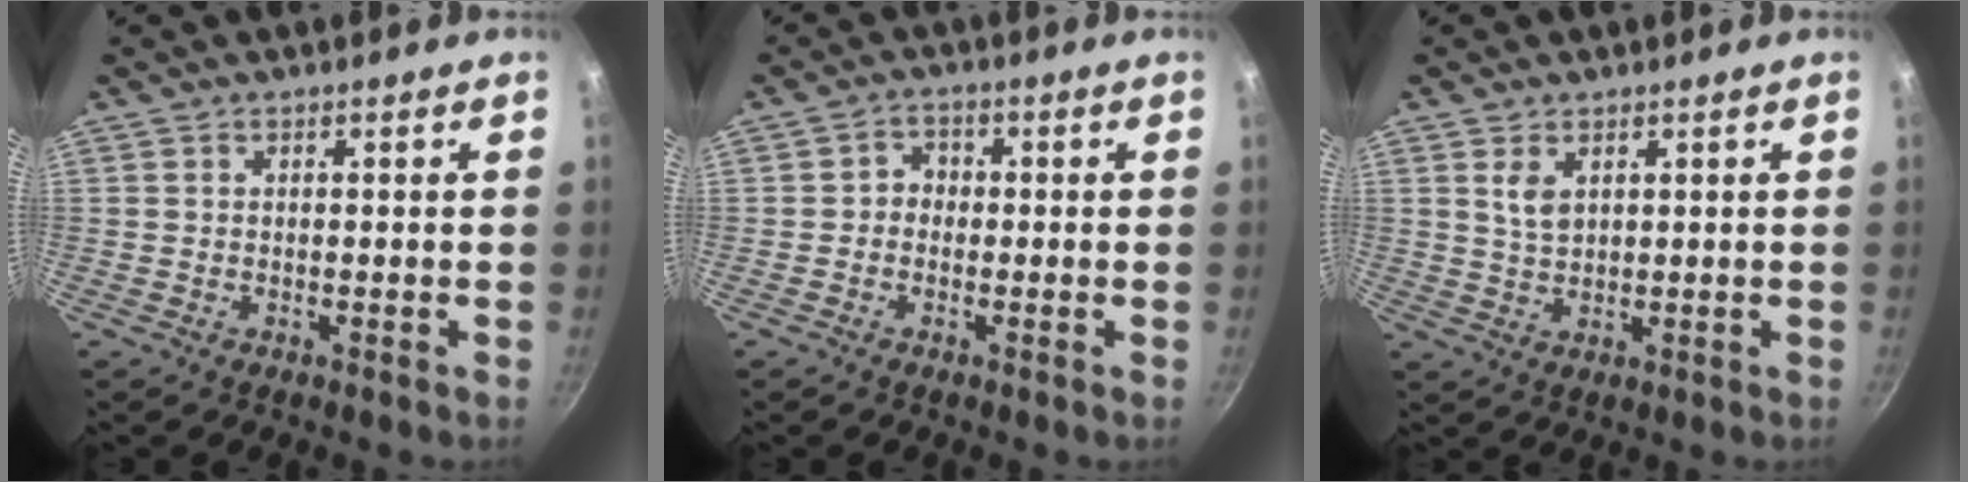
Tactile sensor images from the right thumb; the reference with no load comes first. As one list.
[{"total": 2.8, "force": [-0.5, 2.5, 1.2], "torque": [-0.002, 0.012, -0.015]}, {"total": 3.8, "force": [1.6, 2.2, 2.6], "torque": [-0.045, -0.010, 0.035]}]